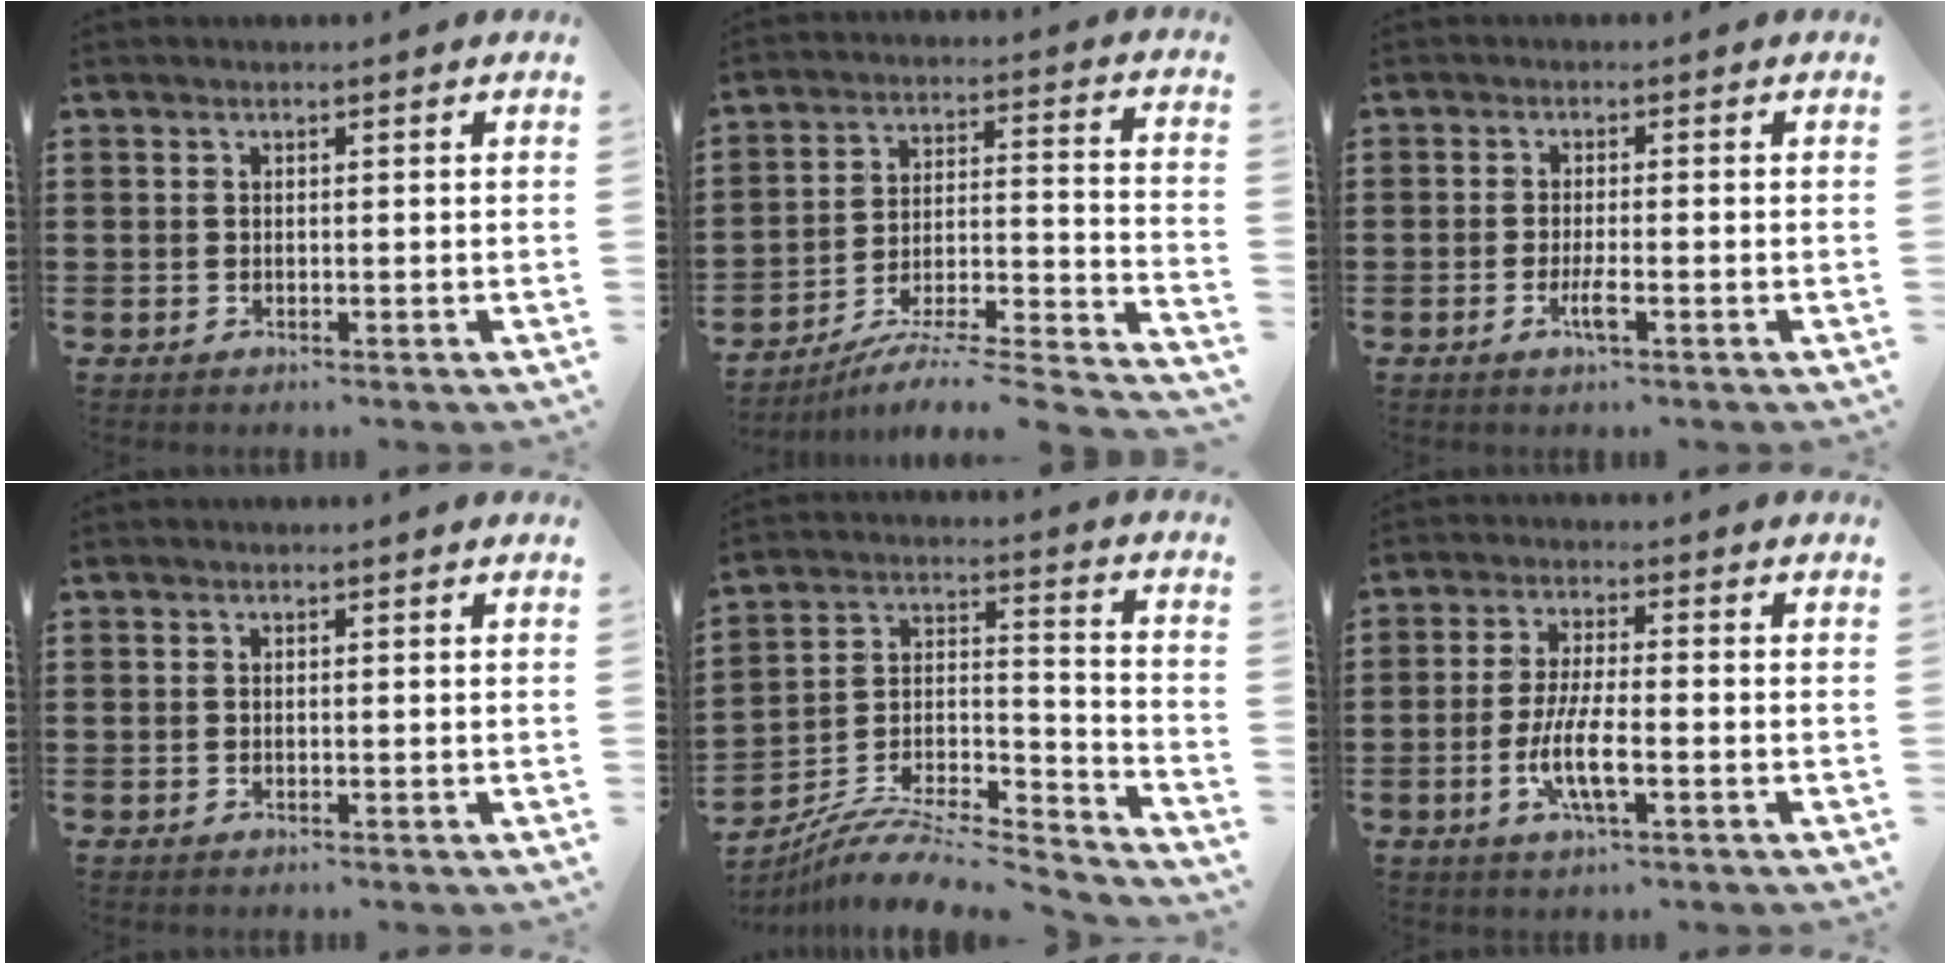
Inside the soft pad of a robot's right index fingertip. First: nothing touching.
{"total": 5.7, "force": [-4.8, 0.0, 3.0], "torque": [-0.049, -0.017, -0.100]}
{"total": 2.9, "force": [-1.3, 0.3, 2.6], "torque": [-0.066, -0.009, -0.030]}
{"total": 0.0}
{"total": 8.1, "force": [-7.2, 1.7, 3.2], "torque": [-0.052, 0.006, -0.142]}
{"total": 6.8, "force": [-2.3, 1.6, 6.2], "torque": [-0.136, -0.012, -0.048]}